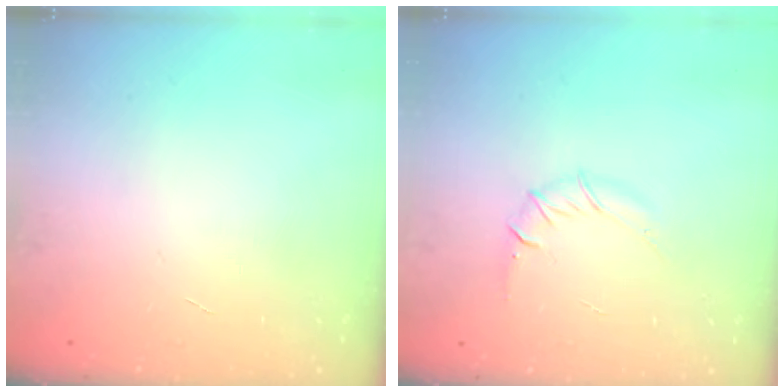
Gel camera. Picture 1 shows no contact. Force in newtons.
{"total": 6.3, "press": 6.0, "slide": 2.1}